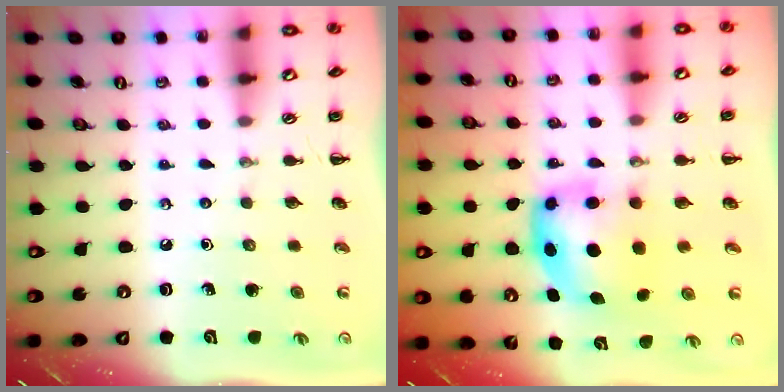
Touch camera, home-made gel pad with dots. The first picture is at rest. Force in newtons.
{"total": 5.9, "press": 5.9, "slide": 1.0}